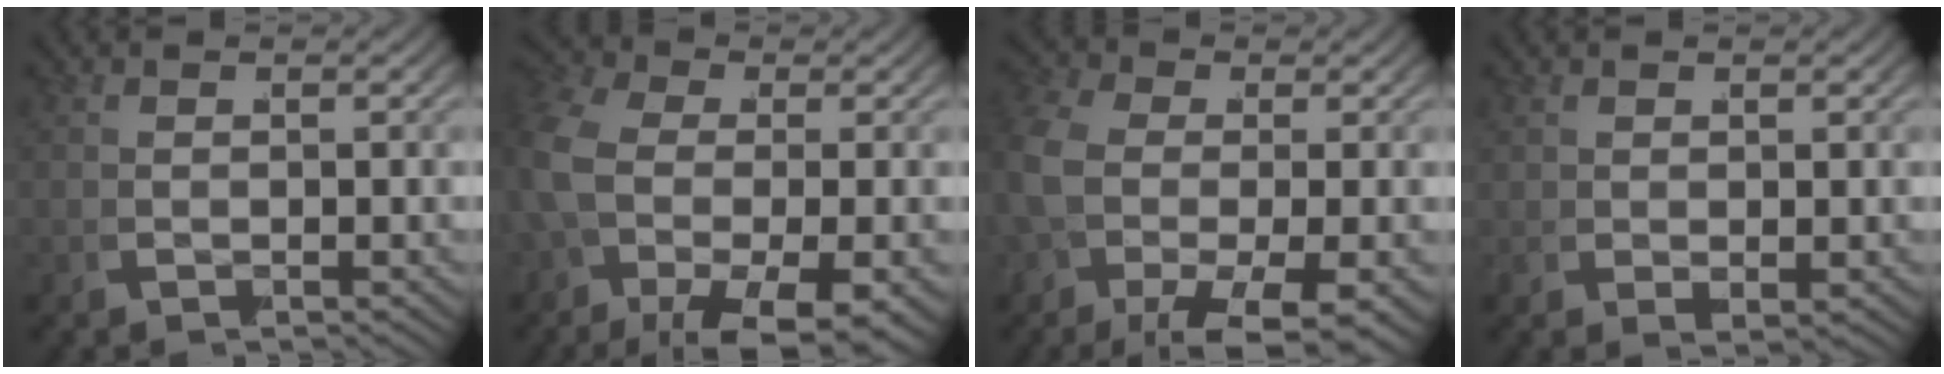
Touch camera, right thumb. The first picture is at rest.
{"total": 7.4, "force": [-2.4, 4.0, 5.7], "torque": [-0.128, -0.032, -0.024]}
{"total": 6.5, "force": [-2.2, 3.7, 4.9], "torque": [-0.113, -0.026, -0.024]}
{"total": 0.9, "force": [0.9, 0.0, 0.0], "torque": [-0.001, -0.006, 0.022]}